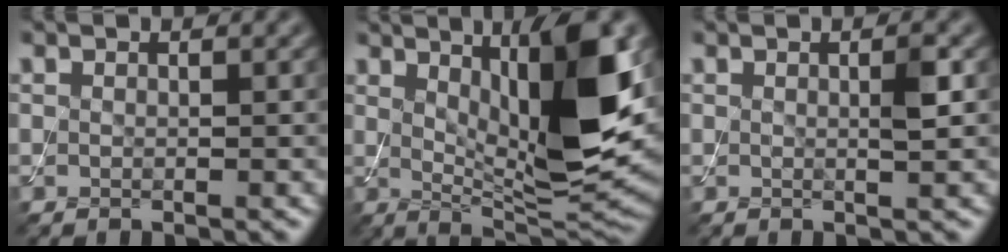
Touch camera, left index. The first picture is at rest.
{"total": 10.8, "force": [2.9, 2.6, 10.1], "torque": [-0.157, -0.014, 0.062]}
{"total": 1.6, "force": [0.3, 0.2, 1.5], "torque": [-0.025, 0.000, 0.001]}